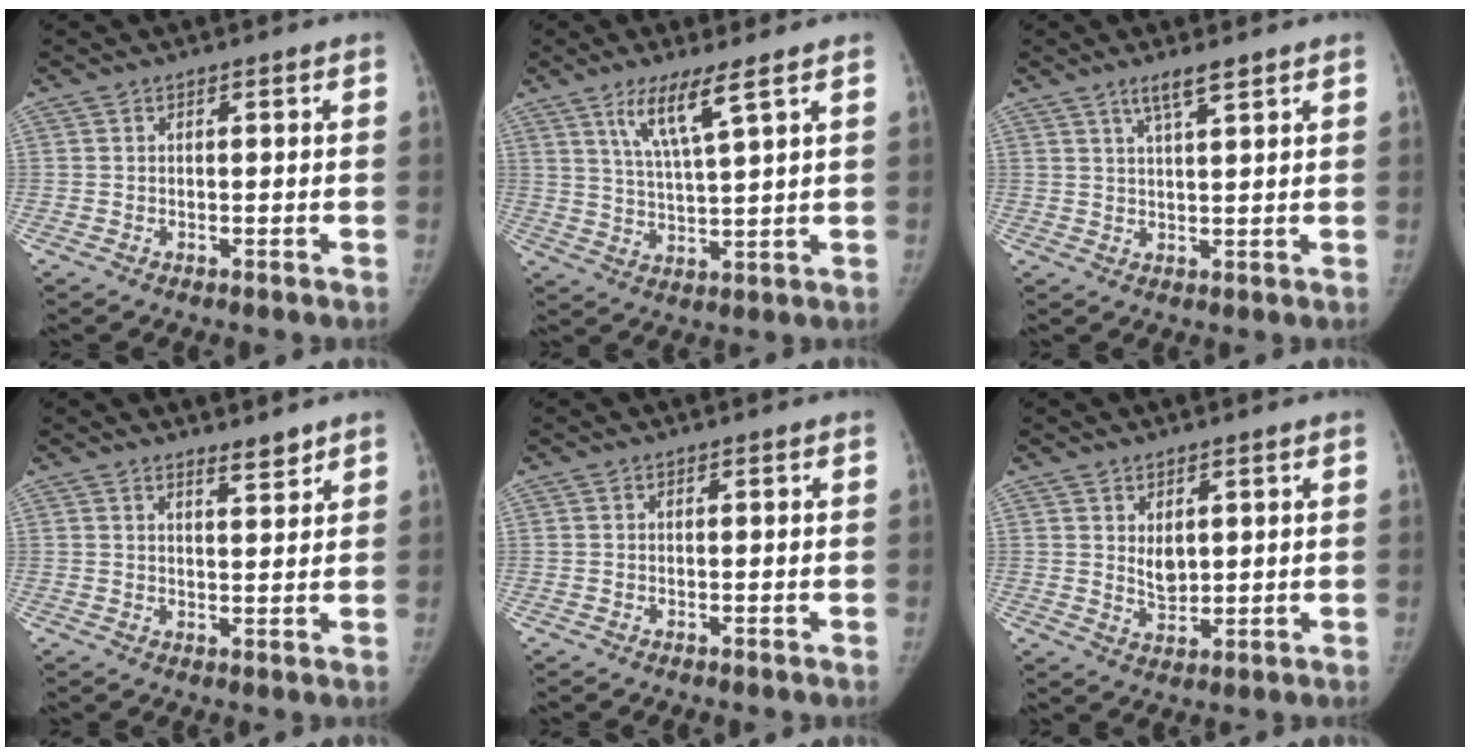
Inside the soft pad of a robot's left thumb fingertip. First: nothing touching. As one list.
[{"total": 7.8, "force": [4.7, 0.5, 6.3], "torque": [-0.124, -0.031, 0.095]}, {"total": 3.9, "force": [2.8, 0.4, 2.8], "torque": [-0.052, -0.012, 0.054]}, {"total": 2.8, "force": [2.5, 0.5, 1.1], "torque": [-0.008, -0.024, 0.041]}, {"total": 0.0}, {"total": 4.0, "force": [1.3, 2.5, 2.8], "torque": [-0.034, -0.015, 0.030]}]